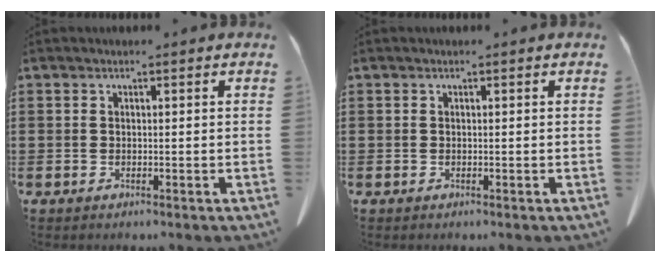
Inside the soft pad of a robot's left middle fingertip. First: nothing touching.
{"total": 0.0}